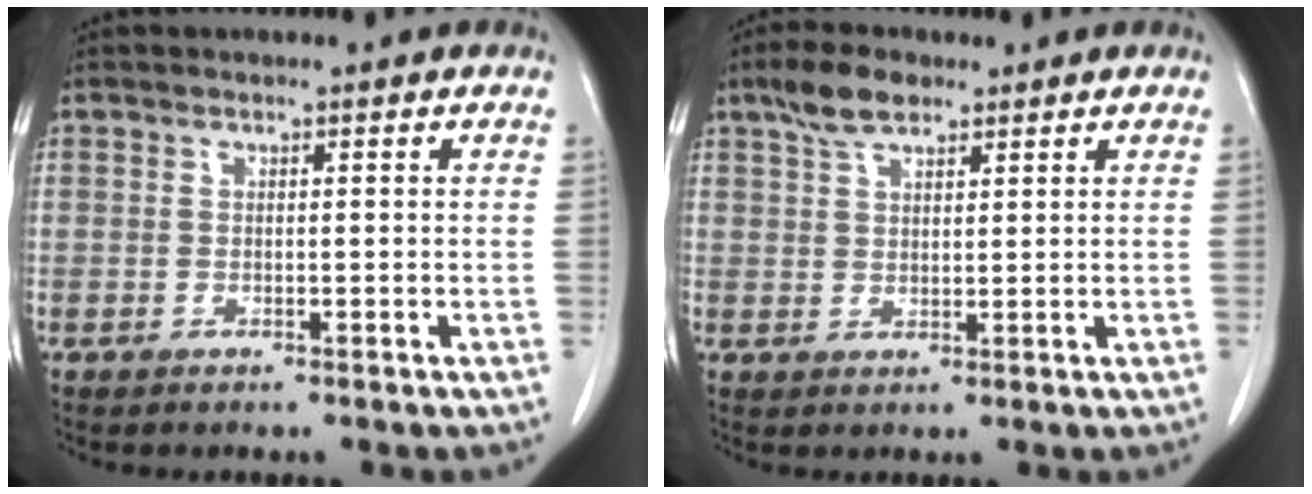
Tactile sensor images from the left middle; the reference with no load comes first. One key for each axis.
{"total": 4.9, "fx": 3.5, "fy": 1.9, "fz": 2.9, "tx": -0.061, "ty": 0.011, "tz": 0.068}